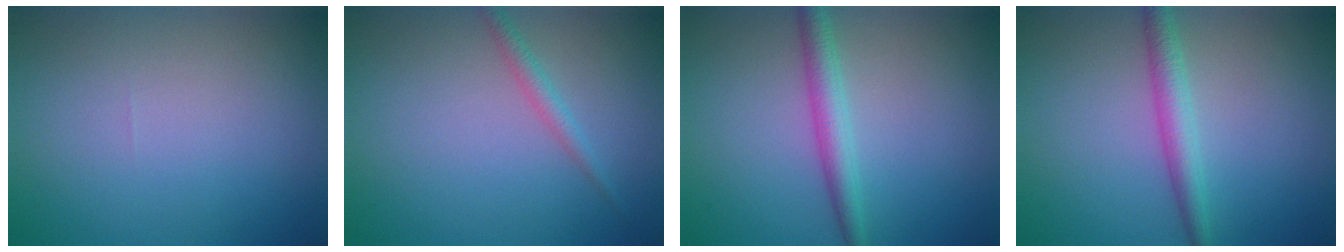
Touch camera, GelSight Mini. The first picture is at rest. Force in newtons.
{"total": 1.4, "press": 1.4, "slide": 0.0}
{"total": 2.7, "press": 2.7, "slide": 0.0}
{"total": 2.7, "press": 2.7, "slide": 0.0}